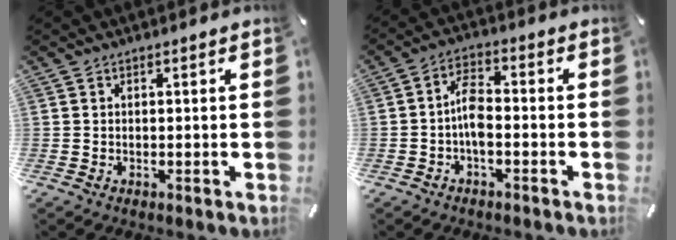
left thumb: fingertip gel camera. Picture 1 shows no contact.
{"total": 6.1, "force": [-1.6, 3.0, 5.1], "torque": [-0.099, 0.010, -0.029]}